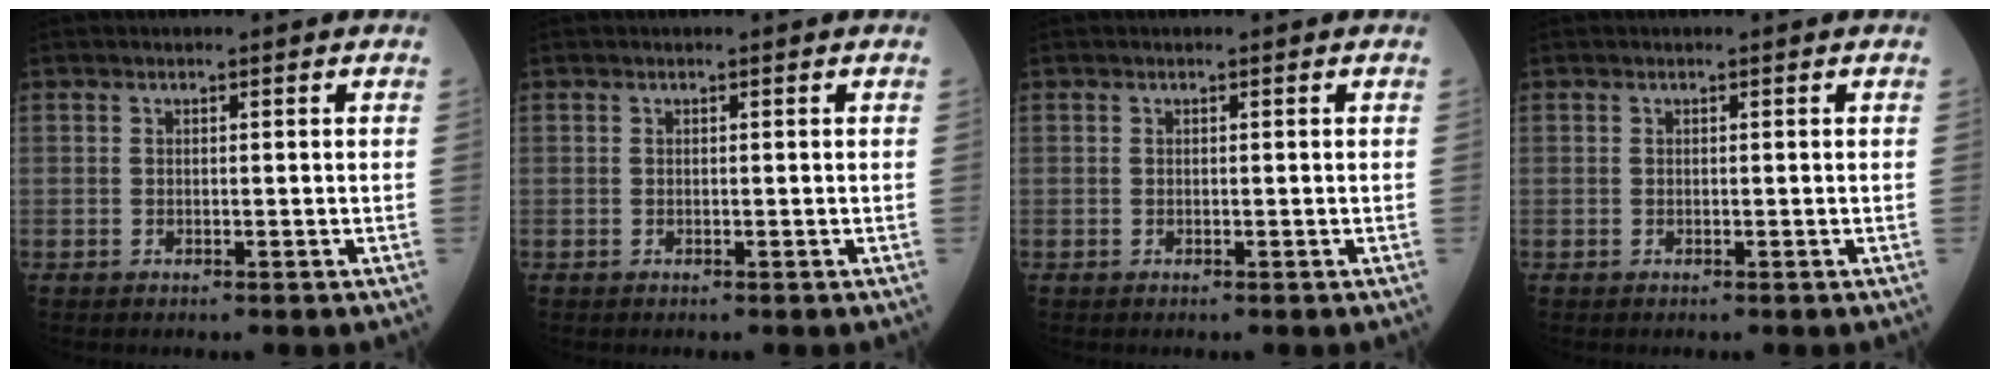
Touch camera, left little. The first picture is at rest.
{"total": 0.0}
{"total": 0.0}
{"total": 0.0}